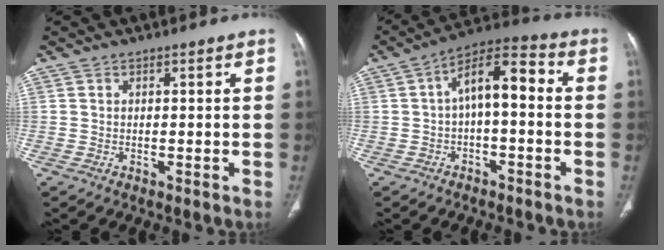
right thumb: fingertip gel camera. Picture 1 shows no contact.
{"total": 9.6, "force": [-0.2, 4.4, 8.5], "torque": [-0.126, 0.046, -0.013]}